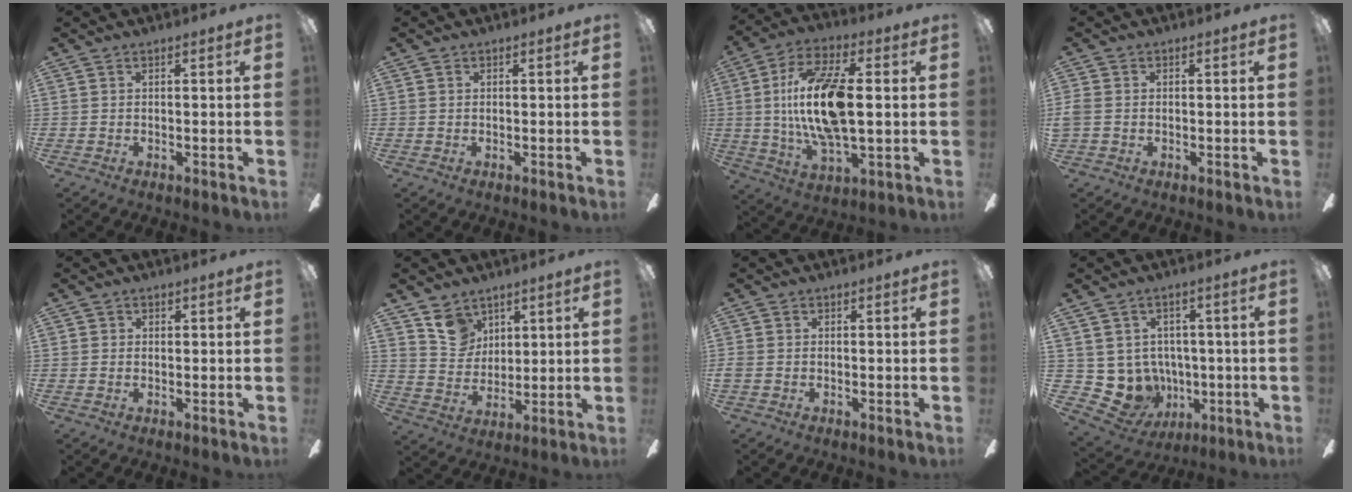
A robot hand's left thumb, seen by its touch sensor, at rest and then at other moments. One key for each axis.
{"total": 0.0}
{"total": 19.3, "fx": 1.9, "fy": 8.3, "fz": 17.3, "tx": -0.355, "ty": -0.001, "tz": 0.031}
{"total": 2.4, "fx": -0.5, "fy": 1.7, "fz": 1.7, "tx": -0.044, "ty": 0.001, "tz": -0.014}
{"total": 0.5, "fx": 0.1, "fy": 0.5, "fz": -0.1, "tx": 0.009, "ty": -0.002, "tz": 0.001}
{"total": 8.7, "fx": 5.7, "fy": 6.1, "fz": 2.2, "tx": -0.041, "ty": -0.022, "tz": 0.110}
{"total": 0.6, "fx": -0.2, "fy": 0.5, "fz": 0.3, "tx": -0.006, "ty": 0.003, "tz": -0.005}
{"total": 7.7, "fx": 0.3, "fy": 7.6, "fz": 1.5, "tx": -0.075, "ty": -0.014, "tz": 0.016}